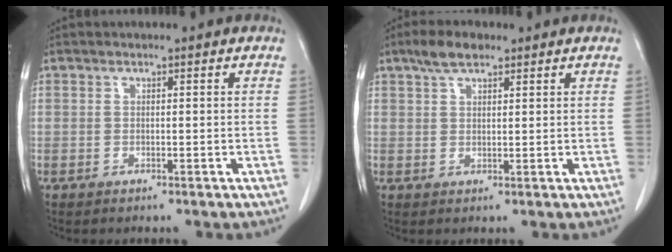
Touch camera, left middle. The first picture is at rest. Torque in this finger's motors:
{"motor_torque": [0.28, -0.32, -0.09, 0.00]}